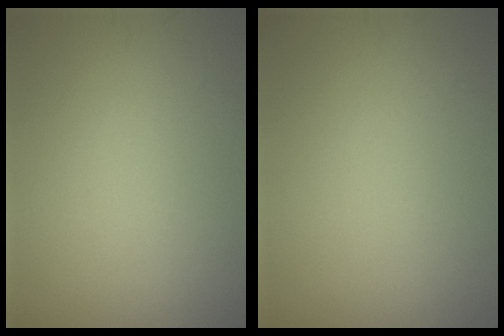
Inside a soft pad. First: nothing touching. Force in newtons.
{"total": 0.0}